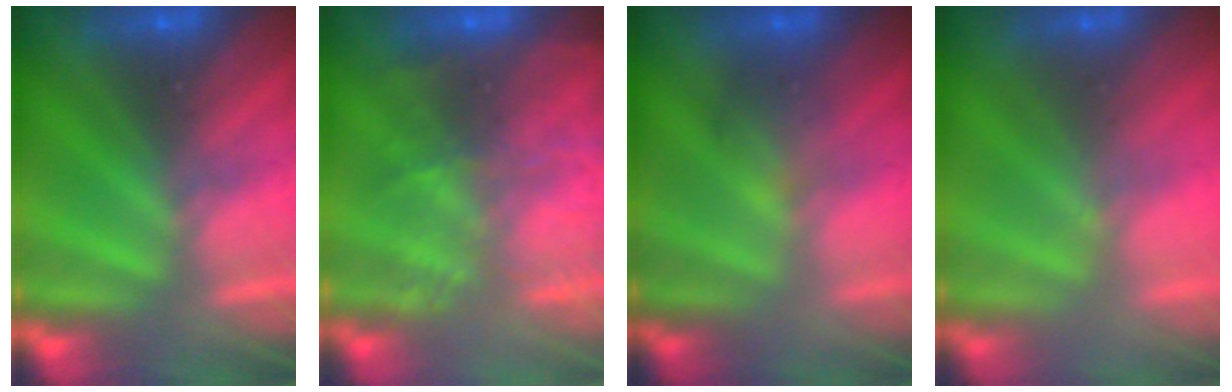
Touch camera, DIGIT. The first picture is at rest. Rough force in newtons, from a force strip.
{"total": 5.9}
{"total": 1.8}
{"total": 2.2}